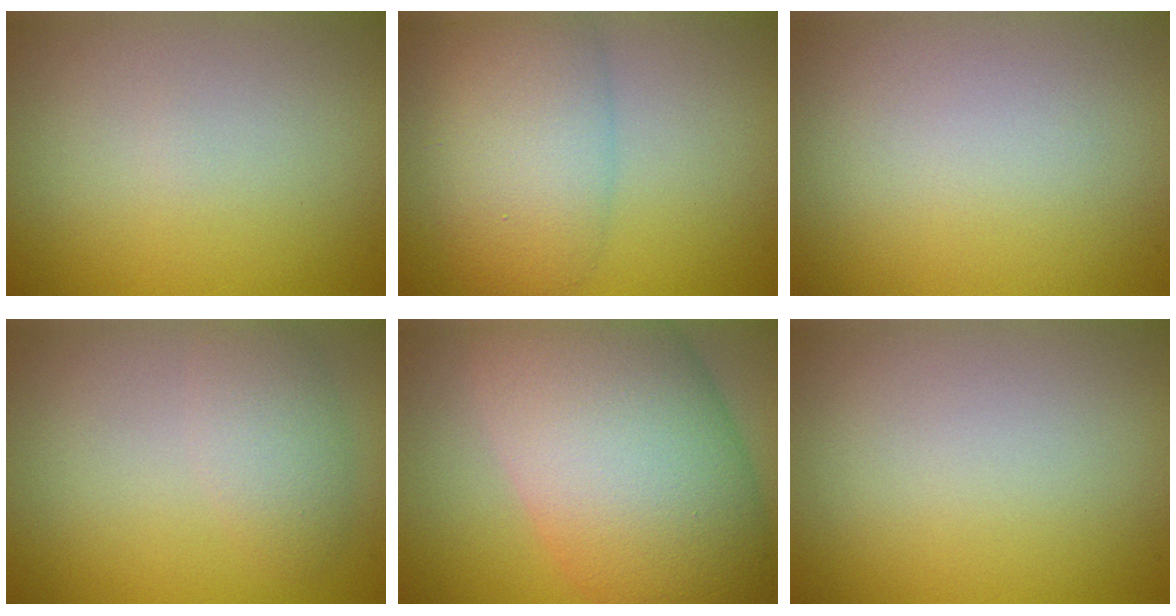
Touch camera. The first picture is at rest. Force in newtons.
{"total": 6.7, "press": 6.7, "slide": 0.4}
{"total": 0.0}
{"total": 2.7, "press": 2.7, "slide": 0.0}
{"total": 14.9, "press": 14.8, "slide": 0.4}
{"total": 0.0}